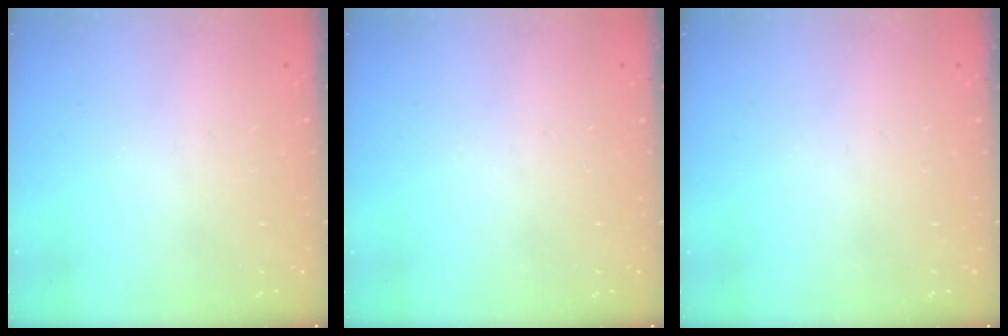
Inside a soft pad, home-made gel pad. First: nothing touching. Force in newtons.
{"total": 0.0}
{"total": 0.0}